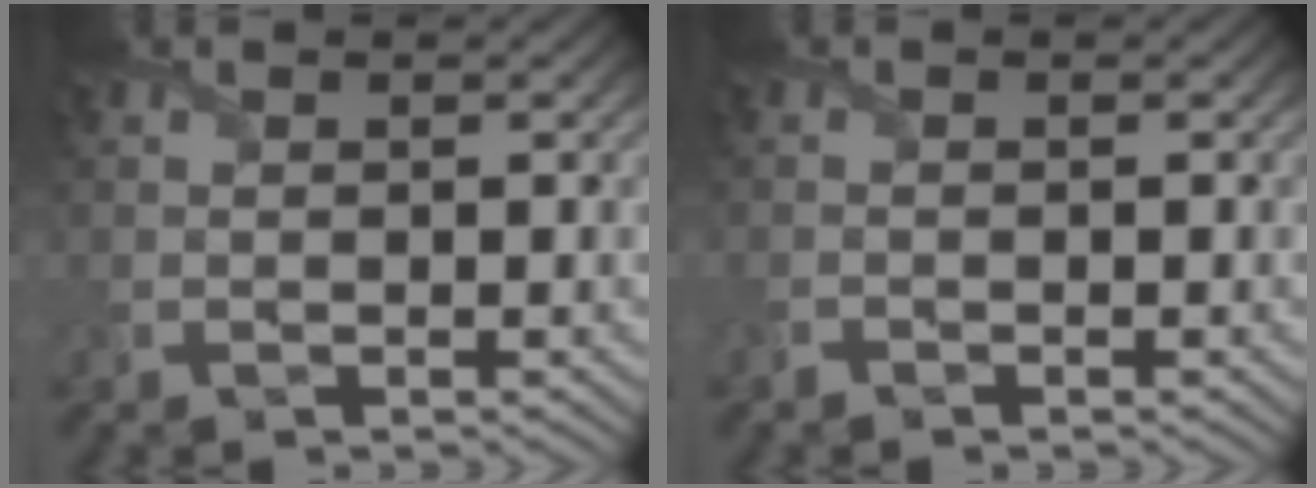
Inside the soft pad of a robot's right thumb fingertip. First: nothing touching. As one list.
[{"total": 0.8, "force": [-0.8, 0.1, -0.1], "torque": [0.001, 0.001, -0.016]}]